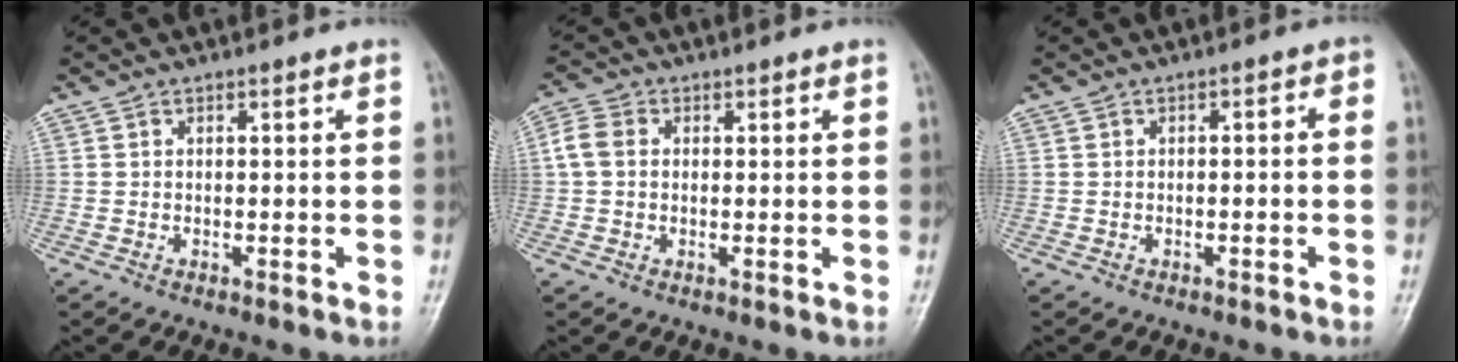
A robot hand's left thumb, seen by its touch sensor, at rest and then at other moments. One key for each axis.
{"total": 4.0, "fx": 0.6, "fy": 3.1, "fz": 2.5, "tx": -0.055, "ty": 0.012, "tz": 0.006}
{"total": 1.8, "fx": -0.4, "fy": 0.7, "fz": 1.6, "tx": -0.025, "ty": 0.019, "tz": -0.005}